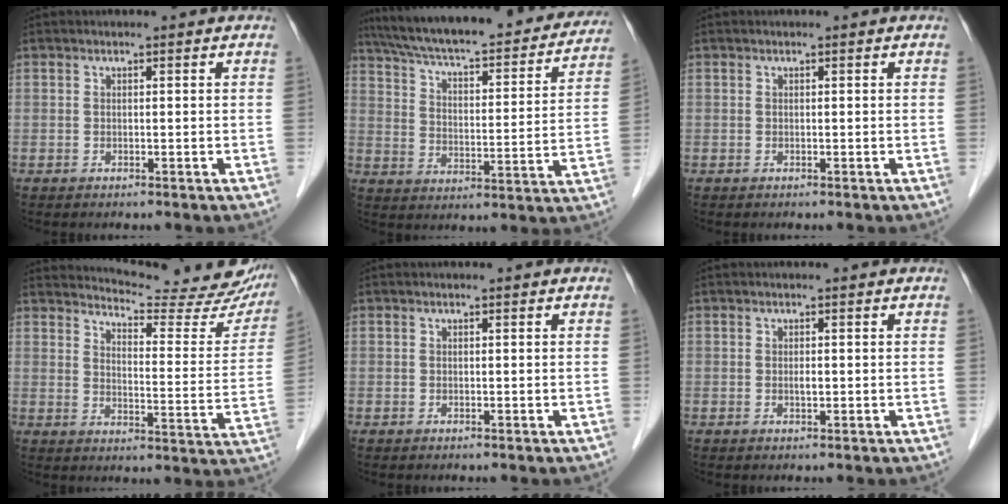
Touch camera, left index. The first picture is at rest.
{"total": 28.4, "force": [25.0, 5.3, 12.4], "torque": [-0.206, -0.014, 0.332]}
{"total": 0.0}
{"total": 21.0, "force": [19.7, 2.7, 6.6], "torque": [-0.089, -0.078, 0.231]}
{"total": 0.0}
{"total": 0.8, "force": [0.0, 0.2, 0.7], "torque": [-0.013, -0.001, 0.000]}